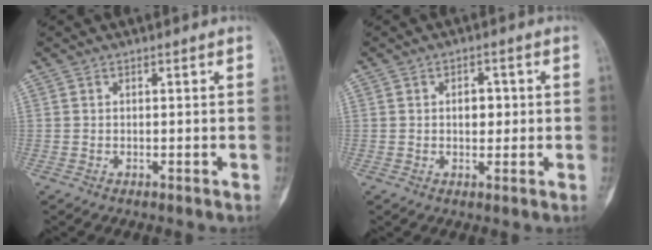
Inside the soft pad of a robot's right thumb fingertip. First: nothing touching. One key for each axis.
{"total": 3.3, "fx": 0.2, "fy": 2.1, "fz": 2.5, "tx": -0.017, "ty": 0.003, "tz": 0.000}